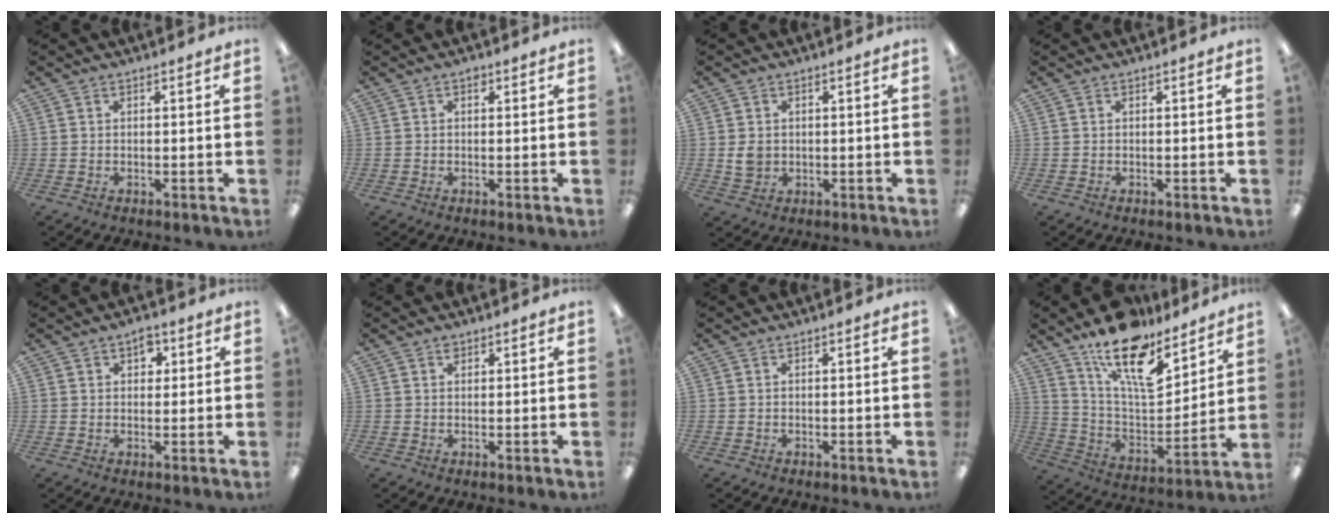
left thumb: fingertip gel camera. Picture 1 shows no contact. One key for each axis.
{"total": 1.0, "fx": 0.6, "fy": 0.7, "fz": 0.5, "tx": -0.004, "ty": 0.000, "tz": 0.008}
{"total": 3.2, "fx": 0.2, "fy": 2.8, "fz": 1.7, "tx": -0.023, "ty": 0.003, "tz": 0.003}
{"total": 0.0}
{"total": 3.7, "fx": 1.9, "fy": 2.6, "fz": 1.8, "tx": -0.007, "ty": -0.007, "tz": 0.027}
{"total": 1.3, "fx": 0.9, "fy": 0.8, "fz": 0.5, "tx": -0.004, "ty": -0.003, "tz": 0.015}
{"total": 0.0}
{"total": 17.4, "fx": 12.7, "fy": 6.8, "fz": 9.7, "tx": -0.160, "ty": -0.092, "tz": 0.221}